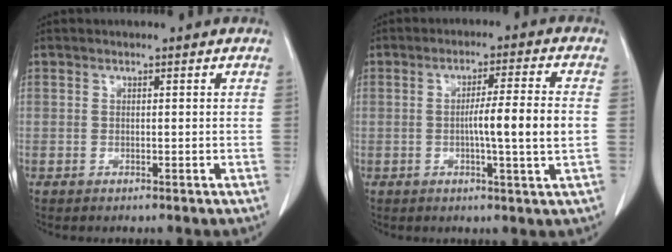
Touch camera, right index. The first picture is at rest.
{"total": 8.1, "force": [-0.8, -0.7, 8.1], "torque": [-0.127, 0.000, -0.013]}